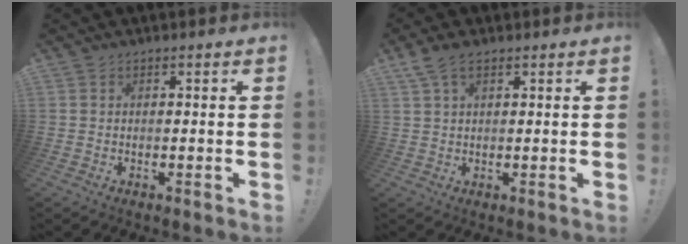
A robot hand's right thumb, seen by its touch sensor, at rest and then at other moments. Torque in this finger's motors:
{"motor_torque": [-0.04, -0.03, 0.49, 0.29, 0.18]}